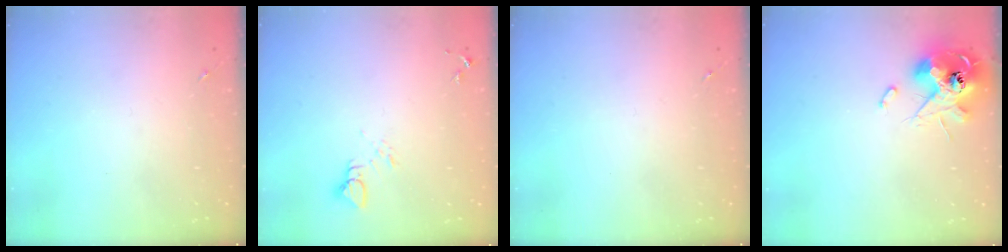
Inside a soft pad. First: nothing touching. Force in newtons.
{"total": 3.4, "press": 3.4, "slide": 0.2}
{"total": 0.0}
{"total": 13.1, "press": 13.0, "slide": 1.6}